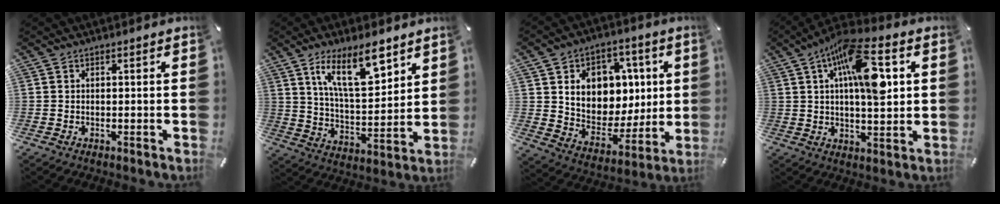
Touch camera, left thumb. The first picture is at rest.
{"total": 15.7, "force": [9.3, 6.4, 10.9], "torque": [-0.183, -0.035, 0.160]}
{"total": 12.6, "force": [3.4, 10.9, 5.3], "torque": [-0.077, -0.024, 0.071]}
{"total": 15.3, "force": [4.8, 5.7, 13.4], "torque": [-0.231, -0.008, 0.075]}